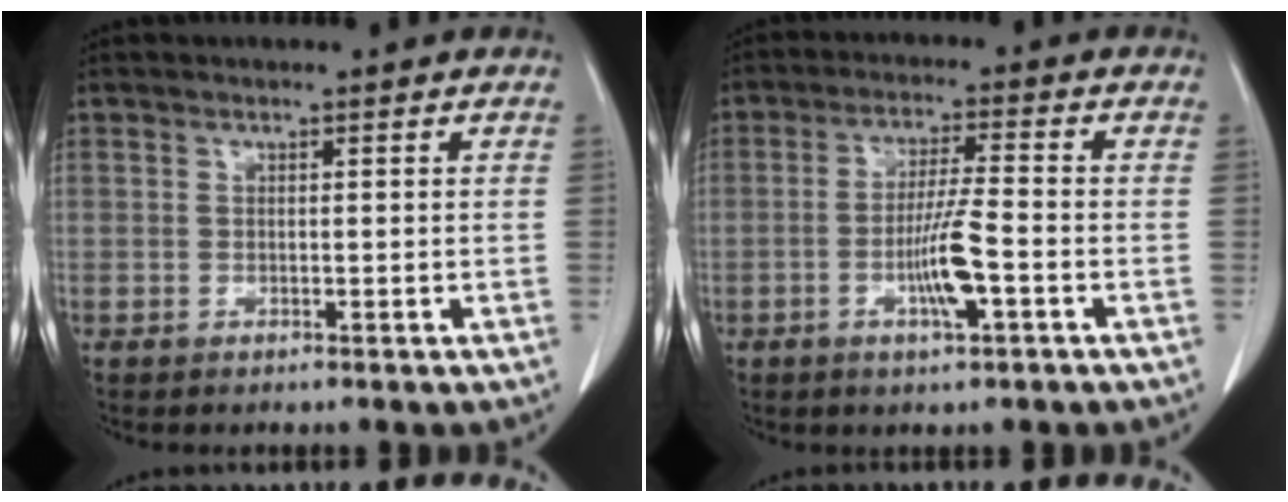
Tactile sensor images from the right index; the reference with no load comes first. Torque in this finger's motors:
{"motor_torque": [0.21, 0.10, 0.17, 0.09]}